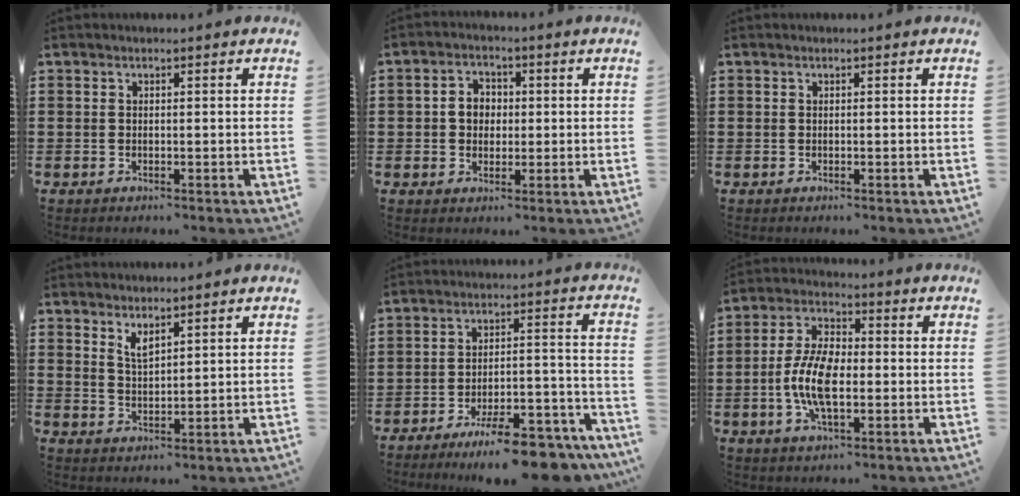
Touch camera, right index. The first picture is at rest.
{"total": 3.6, "force": [-0.1, 3.0, 1.9], "torque": [-0.048, 0.008, -0.005]}
{"total": 0.0}
{"total": 2.7, "force": [2.1, 0.6, 1.5], "torque": [-0.035, 0.000, 0.040]}
{"total": 10.4, "force": [-8.8, 1.3, 5.5], "torque": [-0.070, 0.032, -0.157]}
{"total": 8.6, "force": [-1.7, 4.1, 7.4], "torque": [-0.170, -0.002, -0.038]}